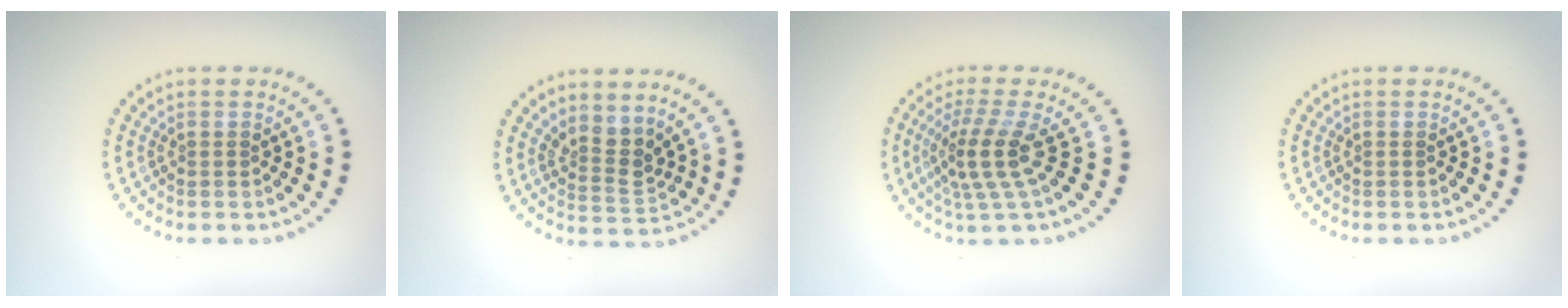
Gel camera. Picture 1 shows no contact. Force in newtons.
{"total": 2.5, "press": 1.9, "slide": 1.7}
{"total": 3.8, "press": 2.7, "slide": 2.7}
{"total": 0.0}